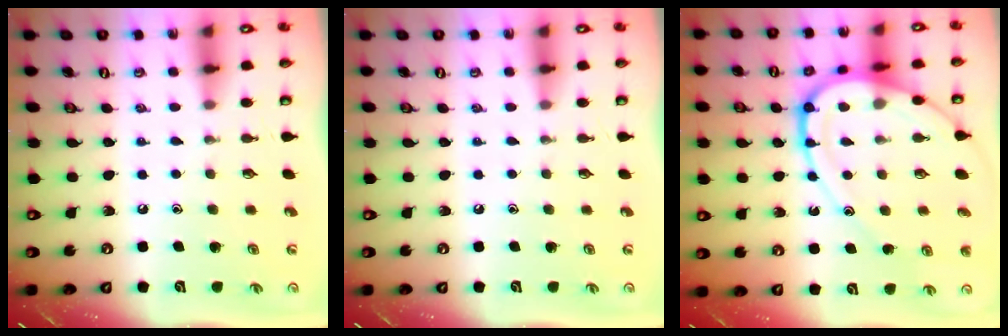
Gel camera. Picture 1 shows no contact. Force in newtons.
{"total": 0.0}
{"total": 15.4, "press": 15.4, "slide": 1.5}